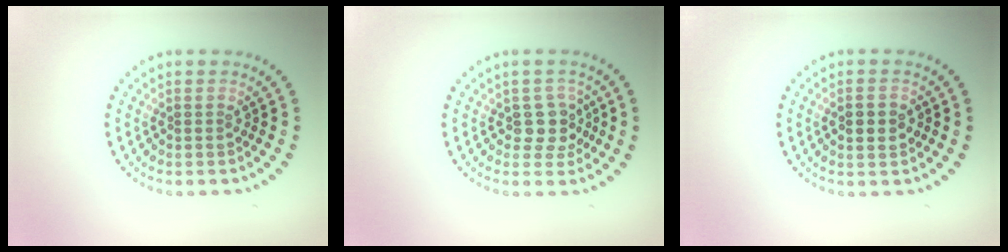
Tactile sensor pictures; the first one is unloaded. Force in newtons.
{"total": 2.4, "press": 2.0, "slide": 1.4}
{"total": 2.6, "press": 2.6, "slide": 0.1}